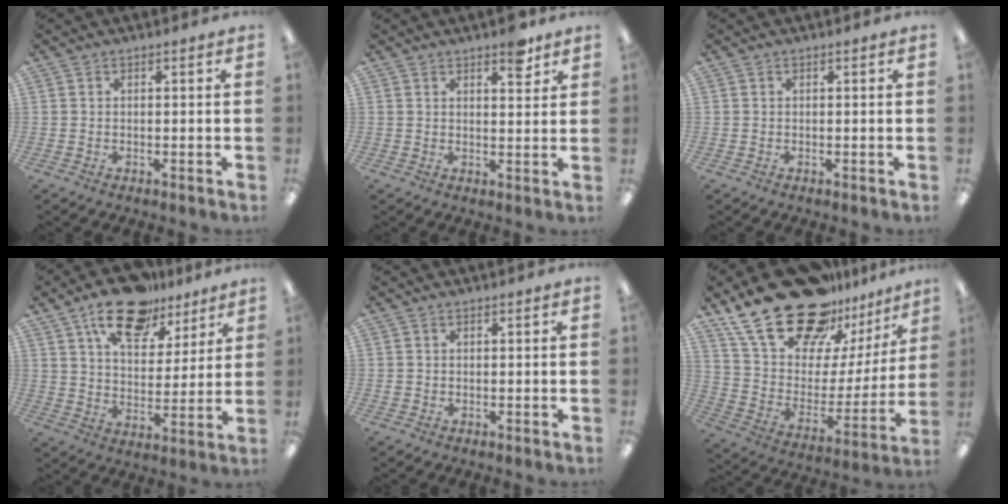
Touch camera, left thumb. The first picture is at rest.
{"total": 5.0, "force": [3.7, 1.9, 2.8], "torque": [-0.023, -0.021, 0.059]}
{"total": 0.0}
{"total": 16.1, "force": [11.5, 7.8, 8.1], "torque": [-0.125, -0.058, 0.201]}
{"total": 0.8, "force": [0.1, 0.7, 0.3], "torque": [-0.006, 0.005, 0.001]}
{"total": 27.7, "force": [20.2, 13.6, 13.2], "torque": [-0.222, -0.120, 0.366]}